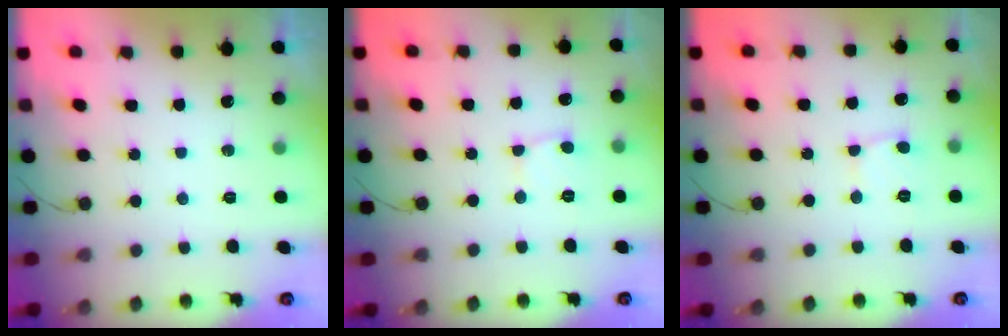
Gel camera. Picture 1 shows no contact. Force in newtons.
{"total": 2.1, "press": 2.1, "slide": 0.1}
{"total": 2.1, "press": 2.1, "slide": 0.1}